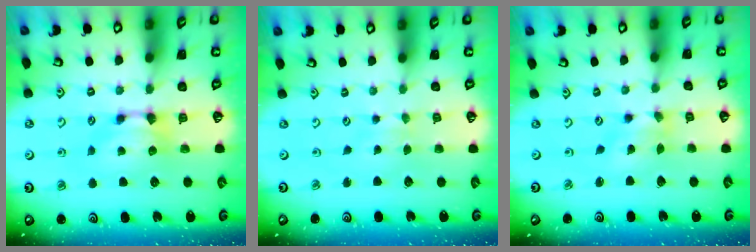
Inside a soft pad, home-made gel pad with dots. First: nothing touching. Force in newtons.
{"total": 2.8, "press": 2.8, "slide": 0.2}
{"total": 1.2, "press": 0.3, "slide": 1.2}